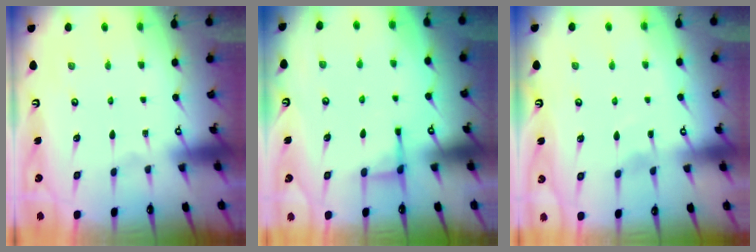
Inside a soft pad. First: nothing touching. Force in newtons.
{"total": 2.6, "press": 2.5, "slide": 0.8}
{"total": 3.9, "press": 3.9, "slide": 0.6}